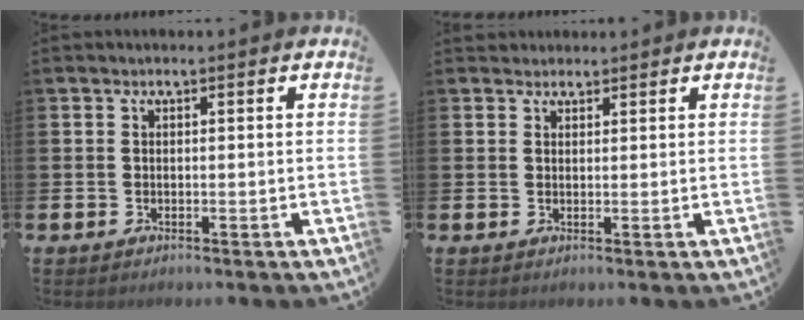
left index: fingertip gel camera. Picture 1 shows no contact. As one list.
[{"total": 1.7, "force": [1.6, 0.7, -0.2], "torque": [0.008, -0.001, 0.029]}]